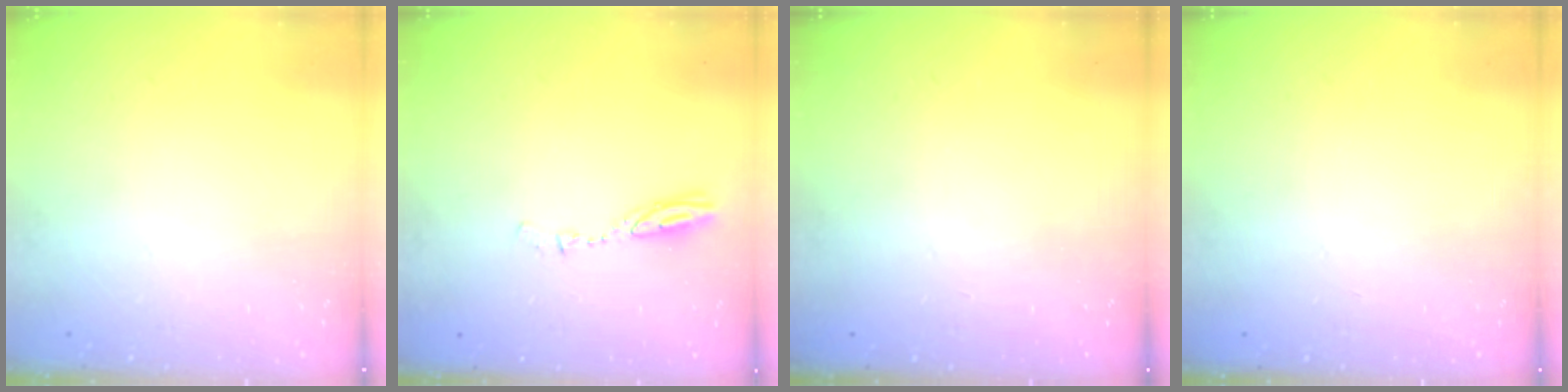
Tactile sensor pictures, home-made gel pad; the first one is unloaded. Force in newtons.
{"total": 4.0, "press": 4.0, "slide": 0.3}
{"total": 0.0}
{"total": 0.0}